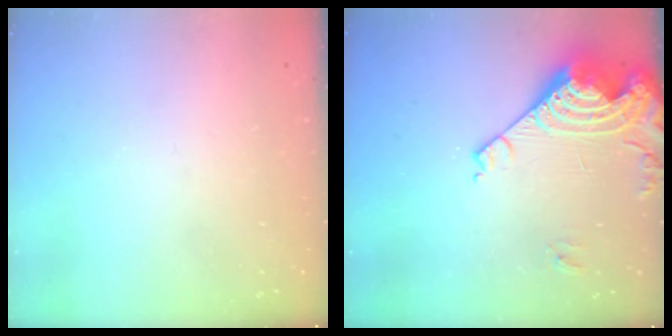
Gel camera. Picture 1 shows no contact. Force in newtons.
{"total": 16.5, "press": 16.5, "slide": 1.7}